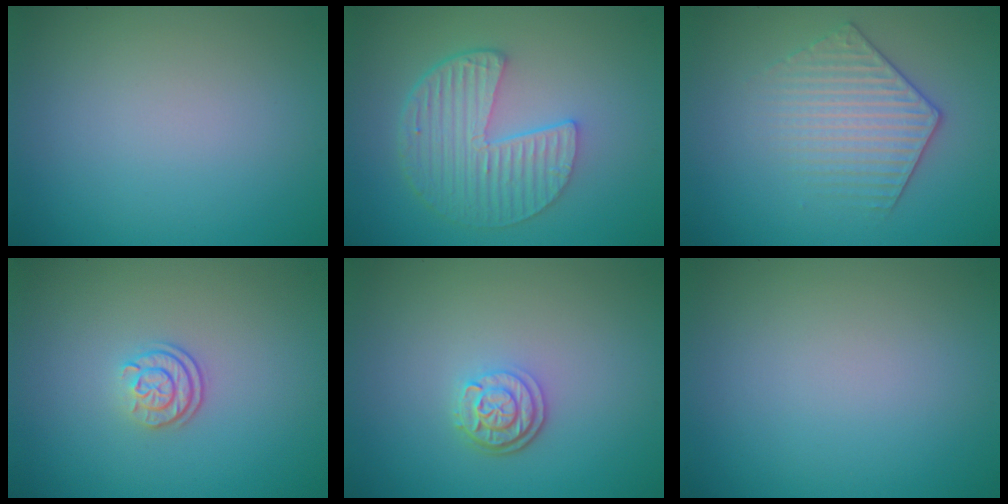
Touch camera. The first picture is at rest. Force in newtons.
{"total": 5.8, "press": 4.2, "slide": 3.9}
{"total": 3.7, "press": 3.5, "slide": 1.2}
{"total": 2.3, "press": 1.7, "slide": 1.5}
{"total": 2.5, "press": 2.1, "slide": 1.4}
{"total": 0.0}